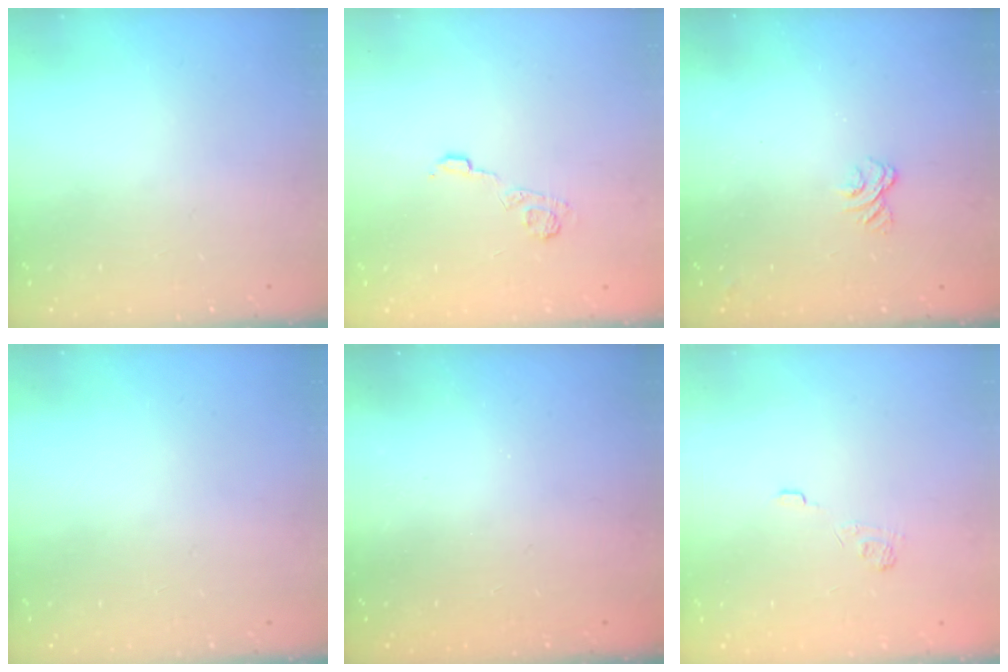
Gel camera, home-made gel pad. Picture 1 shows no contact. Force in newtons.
{"total": 5.7, "press": 5.5, "slide": 1.4}
{"total": 2.3, "press": 1.9, "slide": 1.3}
{"total": 0.0}
{"total": 2.3, "press": 2.2, "slide": 0.8}
{"total": 2.3, "press": 1.9, "slide": 1.4}